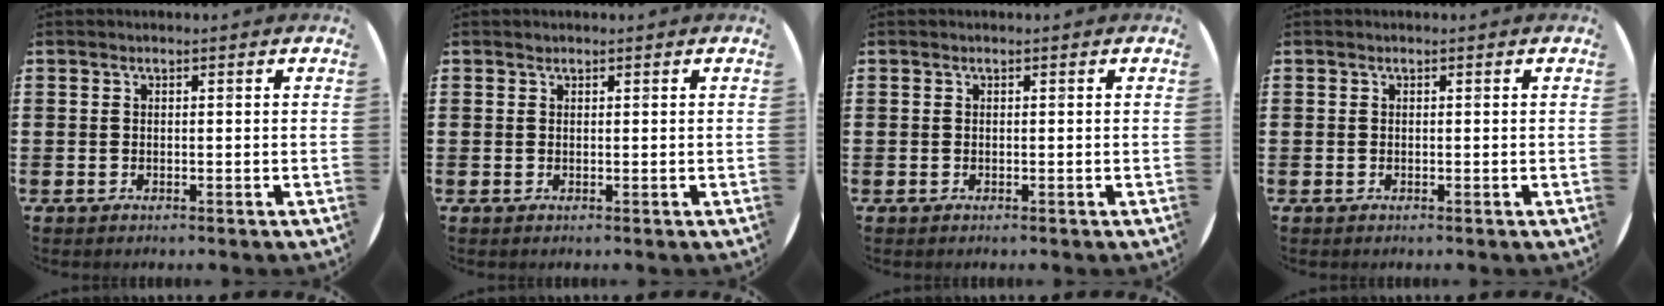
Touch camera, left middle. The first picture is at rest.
{"total": 0.0}
{"total": 0.0}
{"total": 0.0}